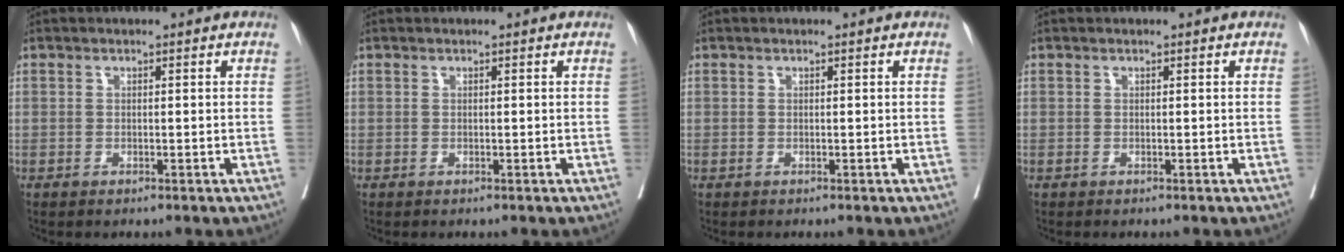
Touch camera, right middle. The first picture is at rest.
{"total": 0.0}
{"total": 0.0}
{"total": 0.0}